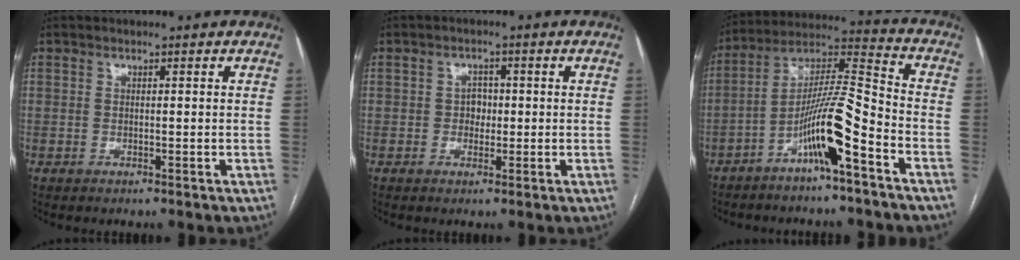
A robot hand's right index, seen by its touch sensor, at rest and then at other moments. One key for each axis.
{"total": 2.3, "fx": -0.1, "fy": 1.9, "fz": 1.4, "tx": -0.014, "ty": 0.005, "tz": -0.002}
{"total": 12.2, "fx": -6.2, "fy": 0.5, "fz": 10.5, "tx": -0.200, "ty": 0.011, "tz": -0.115}